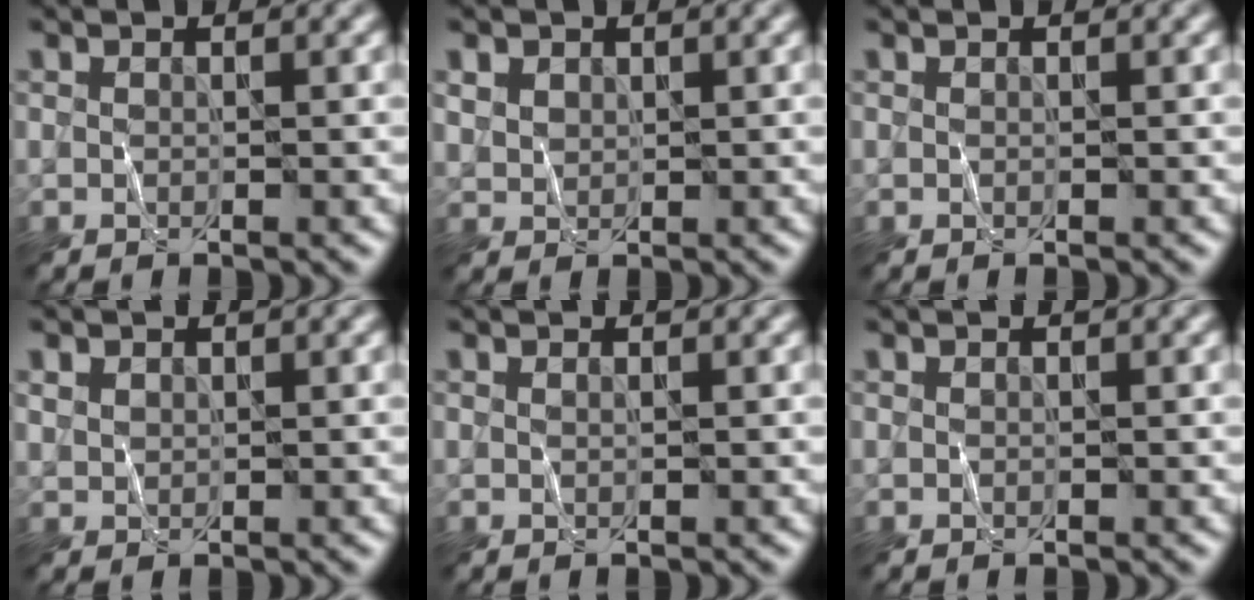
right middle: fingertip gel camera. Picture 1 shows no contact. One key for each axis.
{"total": 1.6, "fx": 0.9, "fy": 1.2, "fz": 0.5, "tx": -0.015, "ty": -0.002, "tz": 0.022}
{"total": 0.0}
{"total": 1.1, "fx": 0.6, "fy": 0.8, "fz": 0.3, "tx": -0.009, "ty": 0.001, "tz": 0.016}
{"total": 0.0}
{"total": 0.0}